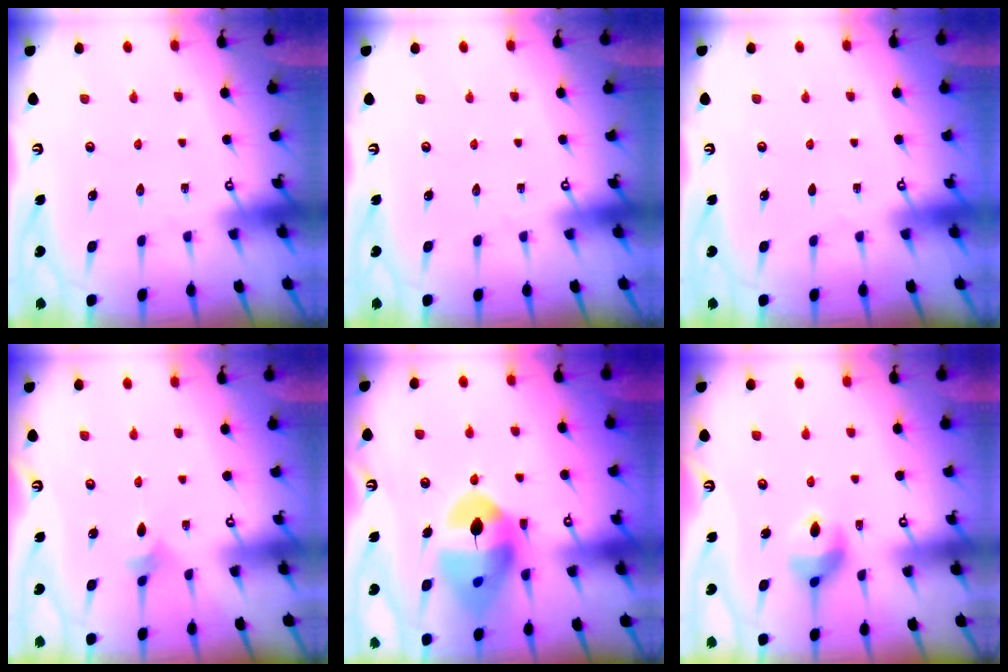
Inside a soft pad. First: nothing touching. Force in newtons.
{"total": 0.0}
{"total": 0.0}
{"total": 2.4, "press": 2.3, "slide": 0.5}
{"total": 15.5, "press": 15.4, "slide": 1.8}
{"total": 9.8, "press": 9.7, "slide": 1.2}